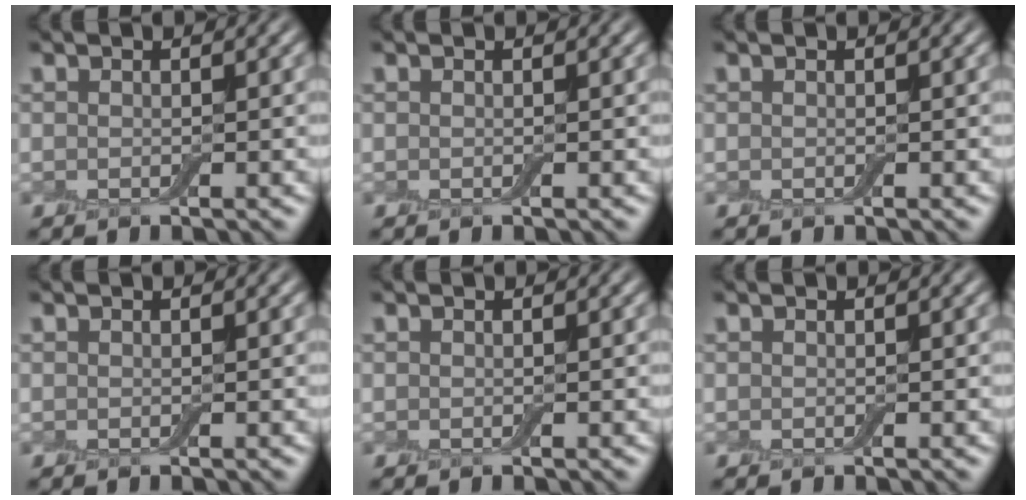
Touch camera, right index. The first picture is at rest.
{"total": 0.0}
{"total": 0.0}
{"total": 0.0}
{"total": 0.0}
{"total": 0.0}